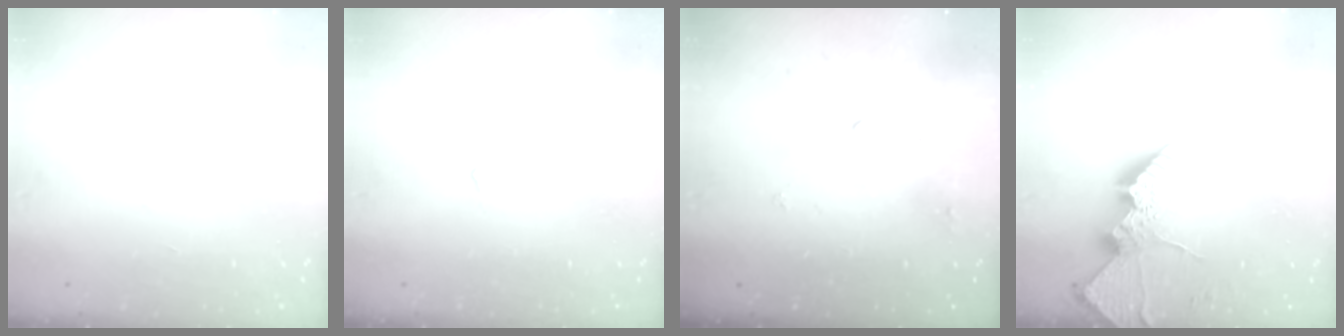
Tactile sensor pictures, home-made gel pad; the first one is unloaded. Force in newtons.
{"total": 2.2, "press": 2.1, "slide": 0.4}
{"total": 3.6, "press": 3.6, "slide": 0.0}
{"total": 15.0, "press": 14.9, "slide": 1.4}